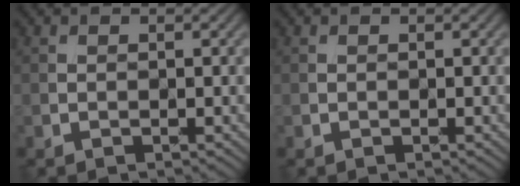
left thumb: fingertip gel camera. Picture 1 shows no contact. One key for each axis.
{"total": 0.0}